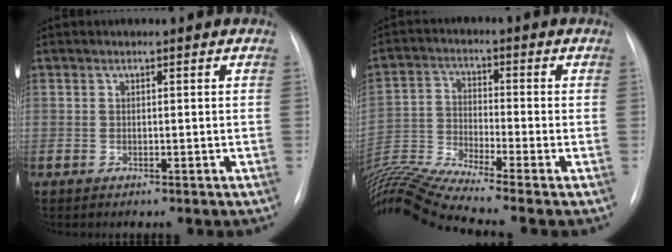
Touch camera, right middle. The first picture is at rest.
{"total": 13.5, "force": [-11.9, -2.5, 5.7], "torque": [-0.118, -0.012, -0.219]}